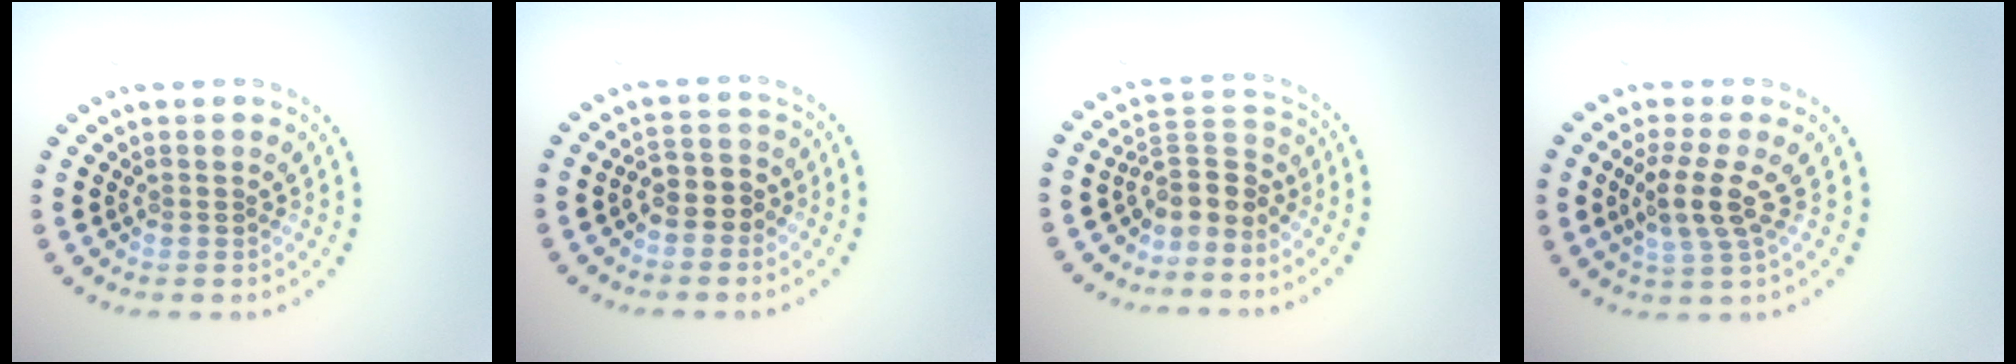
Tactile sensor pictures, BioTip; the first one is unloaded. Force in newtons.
{"total": 2.4, "press": 2.2, "slide": 1.1}
{"total": 3.2, "press": 2.3, "slide": 2.1}
{"total": 3.5, "press": 3.0, "slide": 1.7}